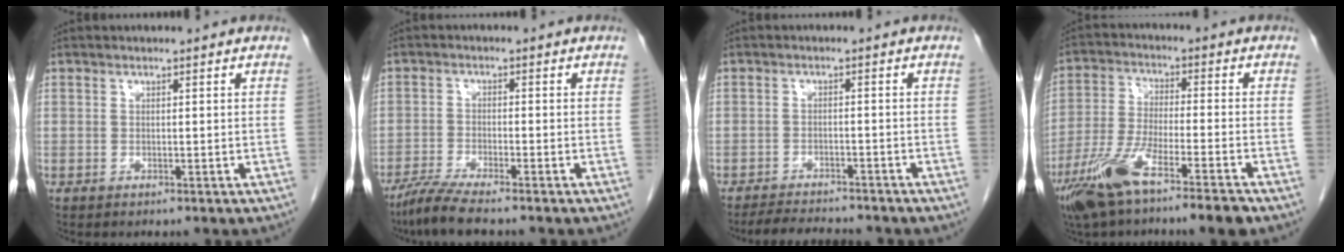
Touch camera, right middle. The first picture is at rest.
{"total": 7.3, "force": [-5.6, 0.8, 4.6], "torque": [-0.084, -0.020, -0.093]}
{"total": 7.3, "force": [-6.7, 1.3, 2.5], "torque": [-0.038, -0.010, -0.098]}
{"total": 11.2, "force": [-7.3, 0.6, 8.5], "torque": [-0.171, -0.025, -0.137]}